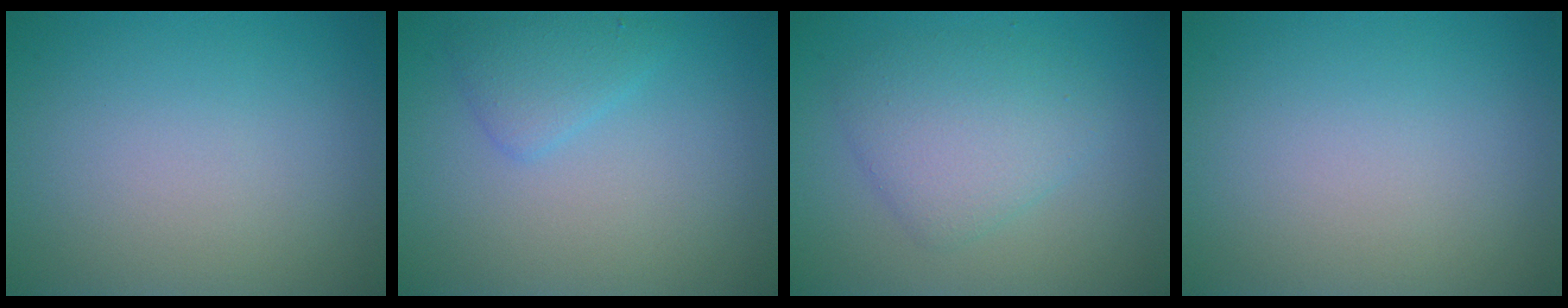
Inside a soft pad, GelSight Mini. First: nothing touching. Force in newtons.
{"total": 2.0, "press": 2.0, "slide": 0.1}
{"total": 3.8, "press": 3.8, "slide": 0.1}
{"total": 0.0}